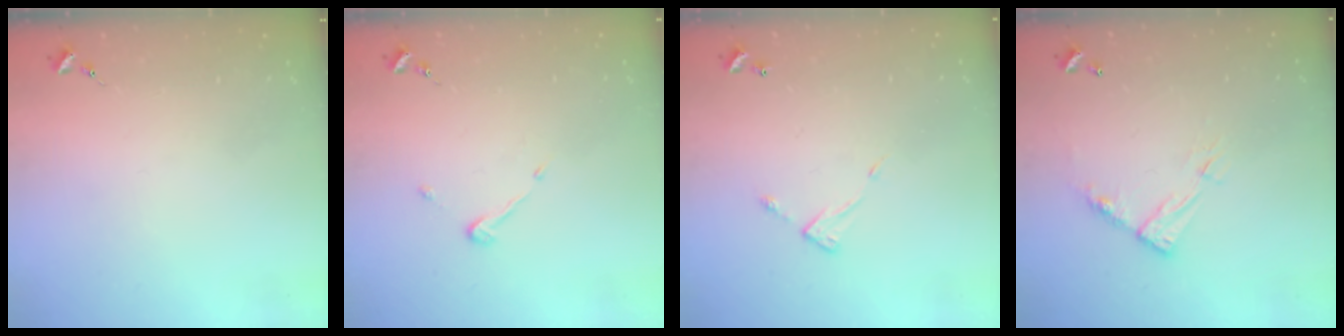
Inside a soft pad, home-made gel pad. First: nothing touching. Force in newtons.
{"total": 3.6, "press": 3.6, "slide": 0.2}
{"total": 5.1, "press": 5.1, "slide": 0.4}
{"total": 9.4, "press": 9.4, "slide": 0.5}